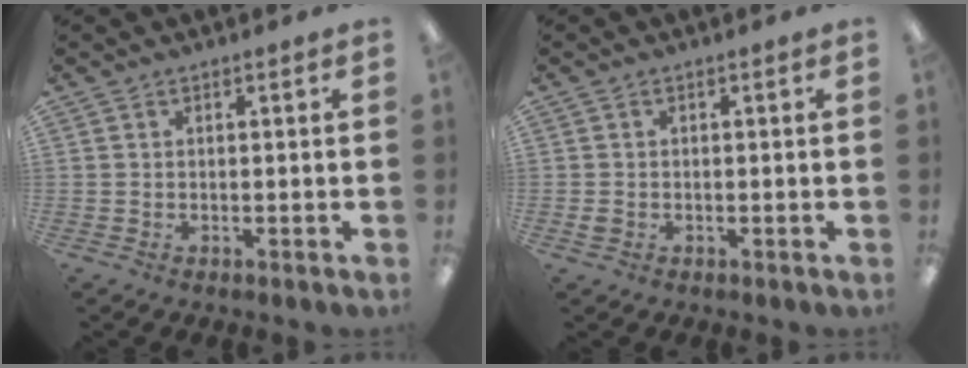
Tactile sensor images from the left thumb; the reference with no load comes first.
{"total": 0.7, "force": [0.0, 0.7, 0.0], "torque": [0.000, 0.005, -0.001]}